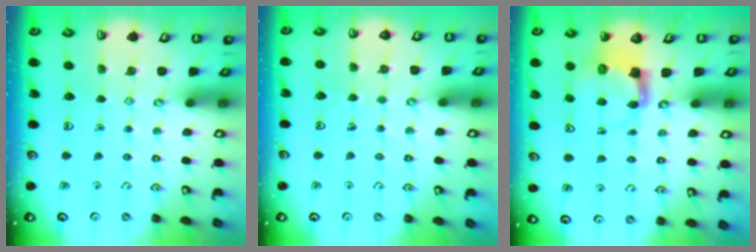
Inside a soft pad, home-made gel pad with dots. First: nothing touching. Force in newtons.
{"total": 3.2, "press": 3.2, "slide": 0.2}
{"total": 3.9, "press": 3.8, "slide": 0.7}